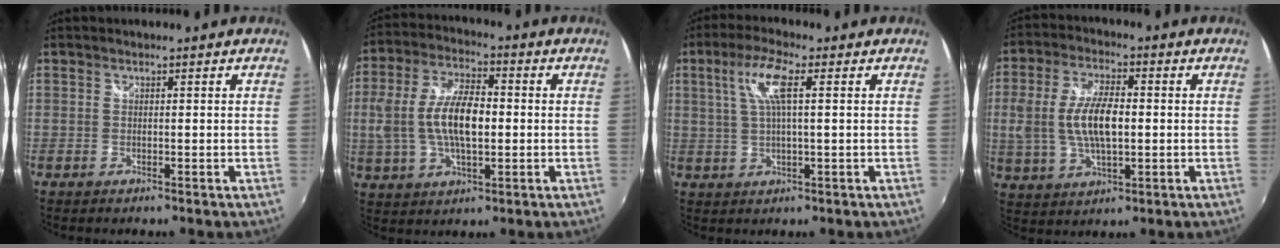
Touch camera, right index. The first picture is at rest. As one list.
[{"total": 13.2, "force": [-0.5, 5.8, 11.8], "torque": [-0.236, 0.006, -0.009]}, {"total": 7.0, "force": [2.0, 1.2, 6.6], "torque": [-0.127, 0.008, 0.042]}, {"total": 11.2, "force": [-0.2, 5.0, 10.1], "torque": [-0.204, 0.002, 0.000]}]